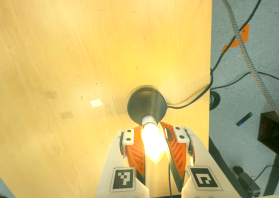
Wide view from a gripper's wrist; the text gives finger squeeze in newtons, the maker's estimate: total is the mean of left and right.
{"total": 21.8, "left": 19.2, "right": 24.5}